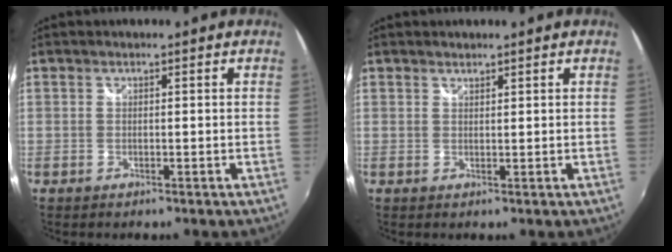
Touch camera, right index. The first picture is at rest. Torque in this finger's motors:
{"motor_torque": [-0.15, -0.03, -0.04, -0.01]}